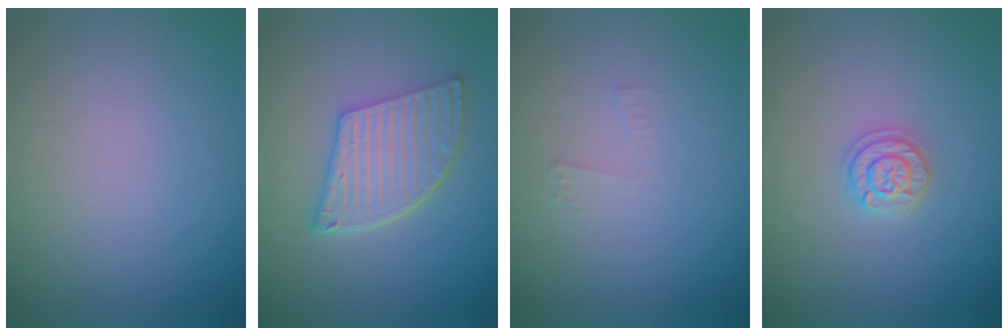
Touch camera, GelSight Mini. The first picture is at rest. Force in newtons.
{"total": 5.4, "press": 4.3, "slide": 3.2}
{"total": 0.7, "press": 0.7, "slide": 0.1}
{"total": 1.7, "press": 1.7, "slide": 0.2}